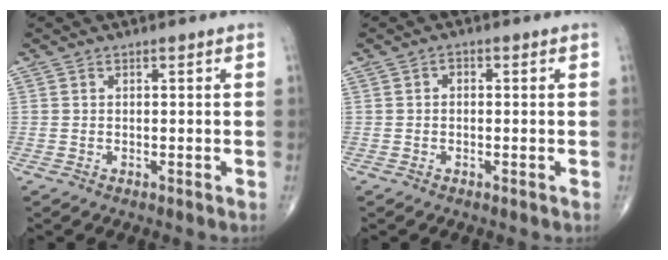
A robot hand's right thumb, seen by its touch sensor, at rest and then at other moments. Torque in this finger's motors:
{"motor_torque": [-0.26, 0.22, -0.02, -0.23, -0.01]}